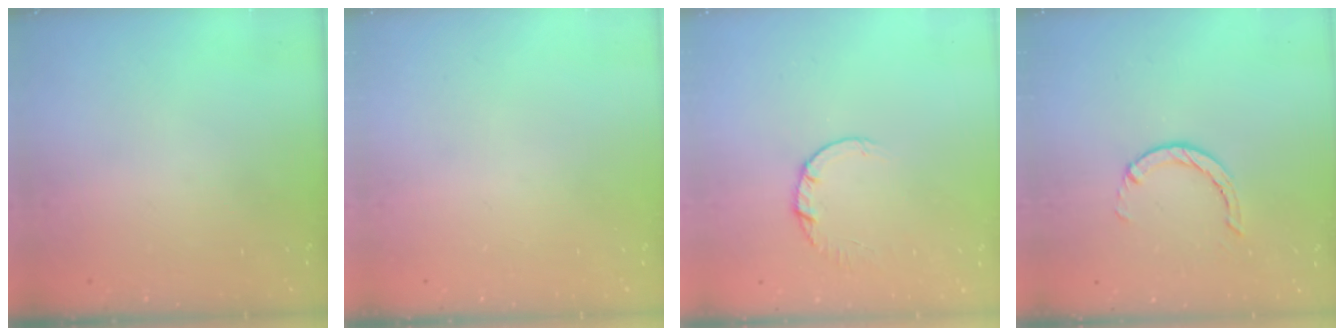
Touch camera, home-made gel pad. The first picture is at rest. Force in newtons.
{"total": 0.0}
{"total": 2.7, "press": 2.7, "slide": 0.4}
{"total": 1.4, "press": 1.4, "slide": 0.3}